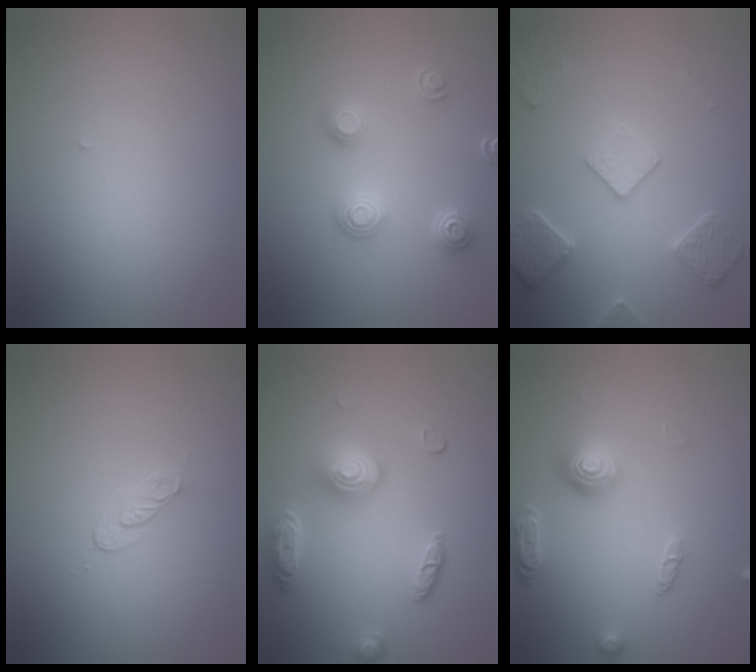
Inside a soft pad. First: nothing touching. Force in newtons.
{"total": 3.0, "press": 2.6, "slide": 1.3}
{"total": 4.6, "press": 3.8, "slide": 2.6}
{"total": 1.2, "press": 0.6, "slide": 1.0}
{"total": 5.1, "press": 3.7, "slide": 3.4}
{"total": 3.7, "press": 2.8, "slide": 2.5}